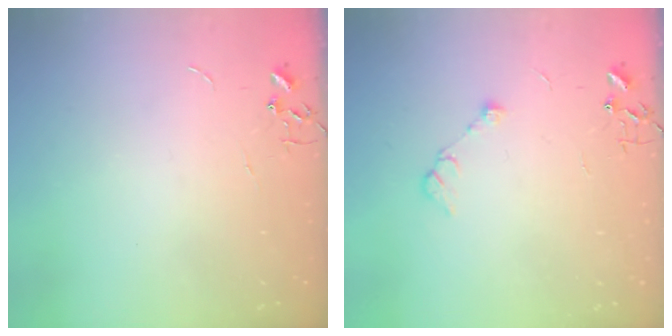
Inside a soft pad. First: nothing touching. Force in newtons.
{"total": 8.1, "press": 8.1, "slide": 0.9}